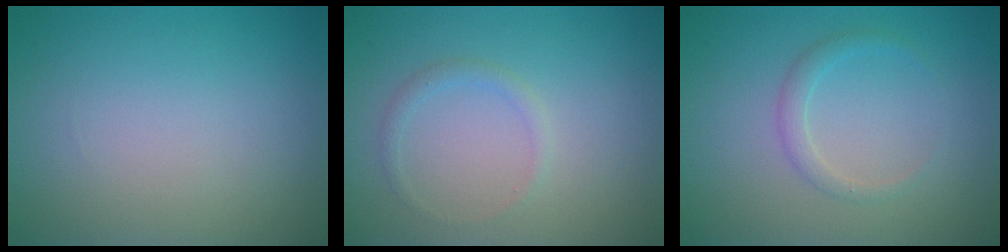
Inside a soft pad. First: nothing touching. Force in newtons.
{"total": 1.0, "press": 1.0, "slide": 0.0}
{"total": 1.4, "press": 1.4, "slide": 0.2}